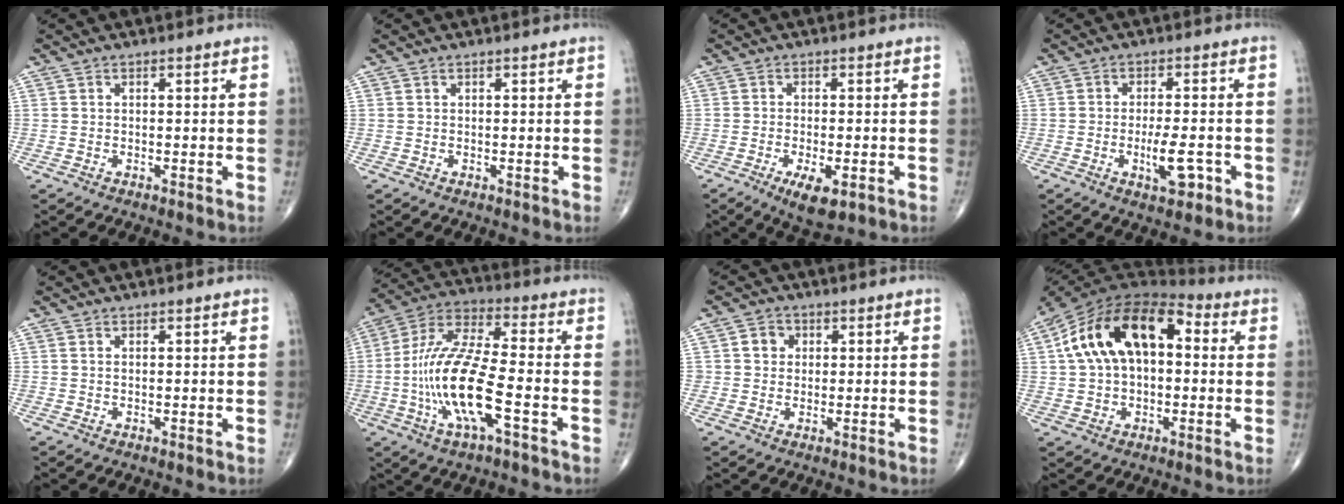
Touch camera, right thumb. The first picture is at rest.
{"total": 0.0}
{"total": 6.4, "force": [-2.8, 2.4, 5.3], "torque": [-0.088, -0.009, -0.040]}
{"total": 6.2, "force": [-2.2, 2.2, 5.3], "torque": [-0.083, 0.004, -0.030]}
{"total": 0.0}
{"total": 15.7, "force": [-4.2, 4.2, 14.5], "torque": [-0.307, 0.031, -0.082]}
{"total": 3.4, "force": [0.7, 3.1, 1.1], "torque": [0.003, 0.003, 0.007]}
{"total": 18.9, "force": [3.3, 11.2, 14.8], "torque": [-0.245, 0.037, 0.044]}